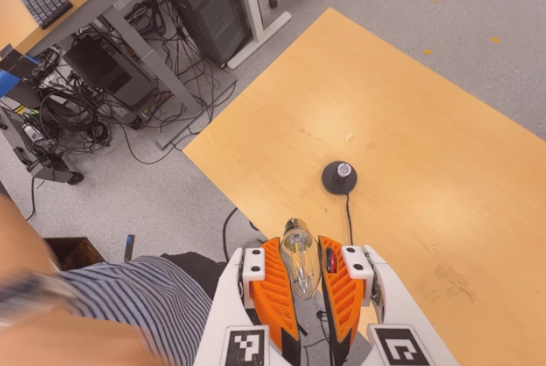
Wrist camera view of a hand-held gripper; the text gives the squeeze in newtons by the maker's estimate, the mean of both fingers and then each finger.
{"total": 21.0, "left": 26.3, "right": 15.7}